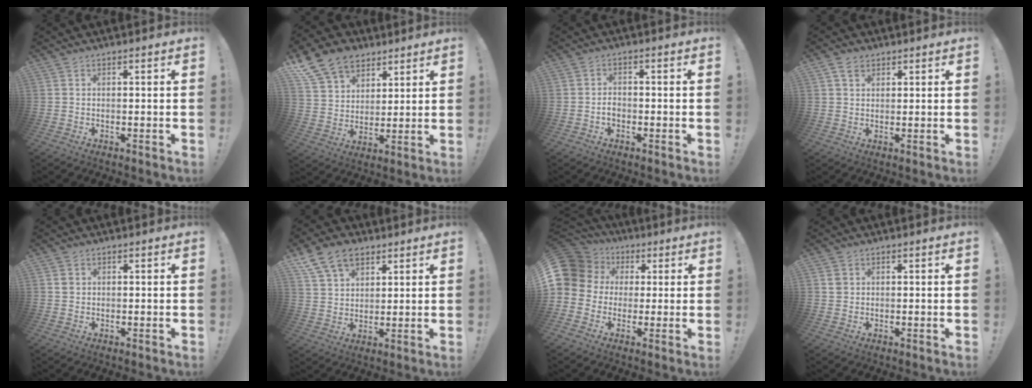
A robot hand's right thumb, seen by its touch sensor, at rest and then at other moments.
{"total": 14.7, "force": [9.2, 10.3, 5.2], "torque": [-0.095, -0.051, 0.180]}
{"total": 2.1, "force": [-1.1, 1.4, 1.2], "torque": [-0.022, 0.008, -0.019]}
{"total": 3.7, "force": [2.3, 2.5, 1.6], "torque": [-0.027, -0.003, 0.042]}
{"total": 1.4, "force": [0.6, 1.3, 0.2], "torque": [0.002, 0.003, 0.009]}
{"total": 11.5, "force": [6.9, 7.7, 5.2], "torque": [-0.088, -0.028, 0.135]}
{"total": 10.8, "force": [1.6, 9.7, 4.5], "torque": [-0.085, -0.001, 0.034]}
{"total": 1.8, "force": [0.7, 1.6, 0.5], "torque": [-0.004, 0.001, 0.013]}